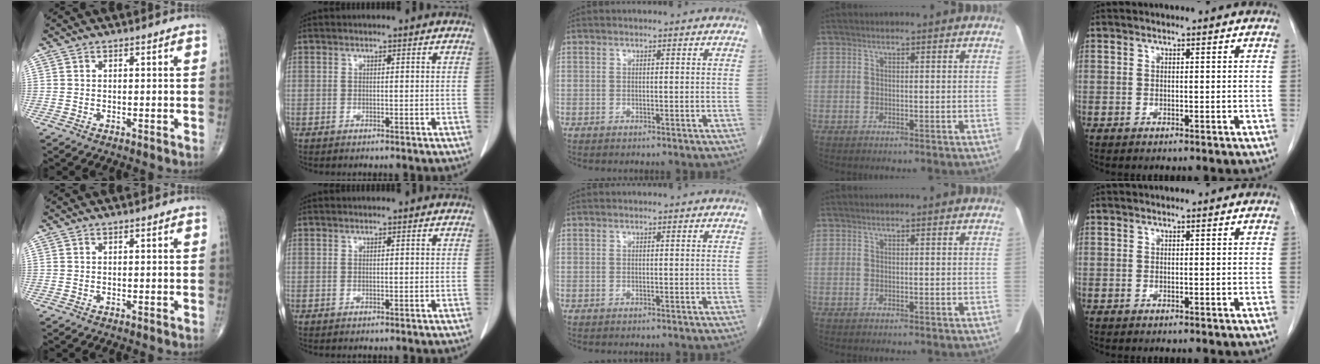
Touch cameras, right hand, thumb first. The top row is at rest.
{}